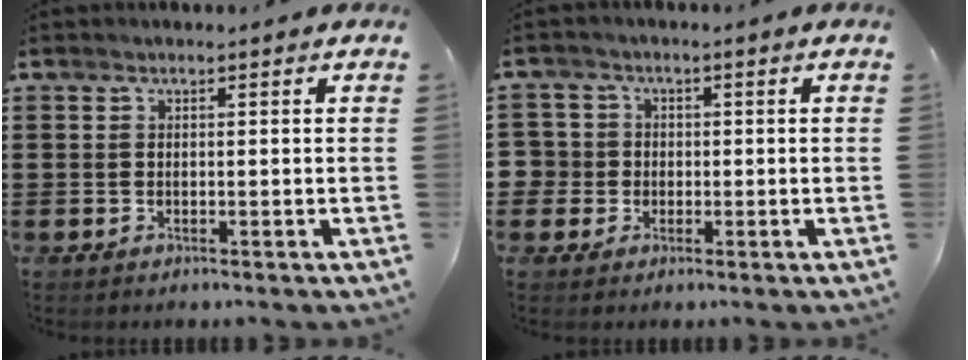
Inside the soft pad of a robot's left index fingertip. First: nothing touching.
{"total": 3.3, "force": [-0.4, 3.2, 0.3], "torque": [-0.037, 0.003, -0.017]}